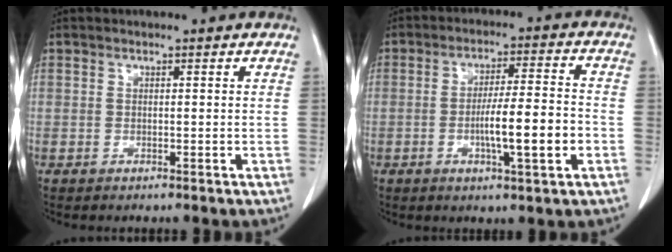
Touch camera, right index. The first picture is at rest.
{"total": 9.3, "force": [-2.5, 0.6, 9.0], "torque": [-0.149, 0.004, -0.042]}